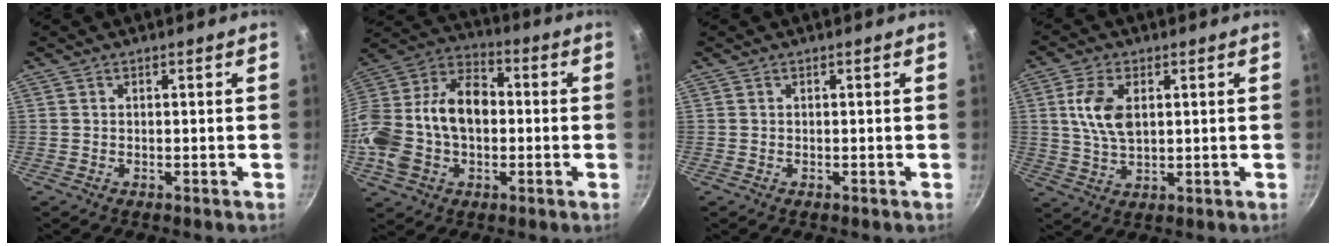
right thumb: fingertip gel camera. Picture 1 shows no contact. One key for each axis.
{"total": 21.7, "fx": -1.3, "fy": 15.1, "fz": 15.5, "tx": -0.285, "ty": 0.057, "tz": -0.031}
{"total": 0.0}
{"total": 8.3, "fx": 1.9, "fy": 4.7, "fz": 6.6, "tx": -0.122, "ty": -0.005, "tz": 0.037}